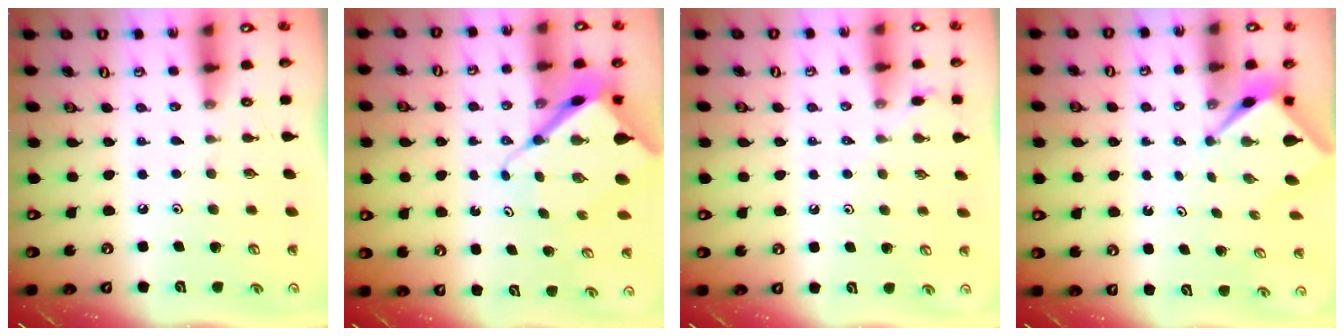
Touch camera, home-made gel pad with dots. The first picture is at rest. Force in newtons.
{"total": 9.8, "press": 9.7, "slide": 1.0}
{"total": 4.2, "press": 4.2, "slide": 0.6}
{"total": 2.5, "press": 2.5, "slide": 0.2}